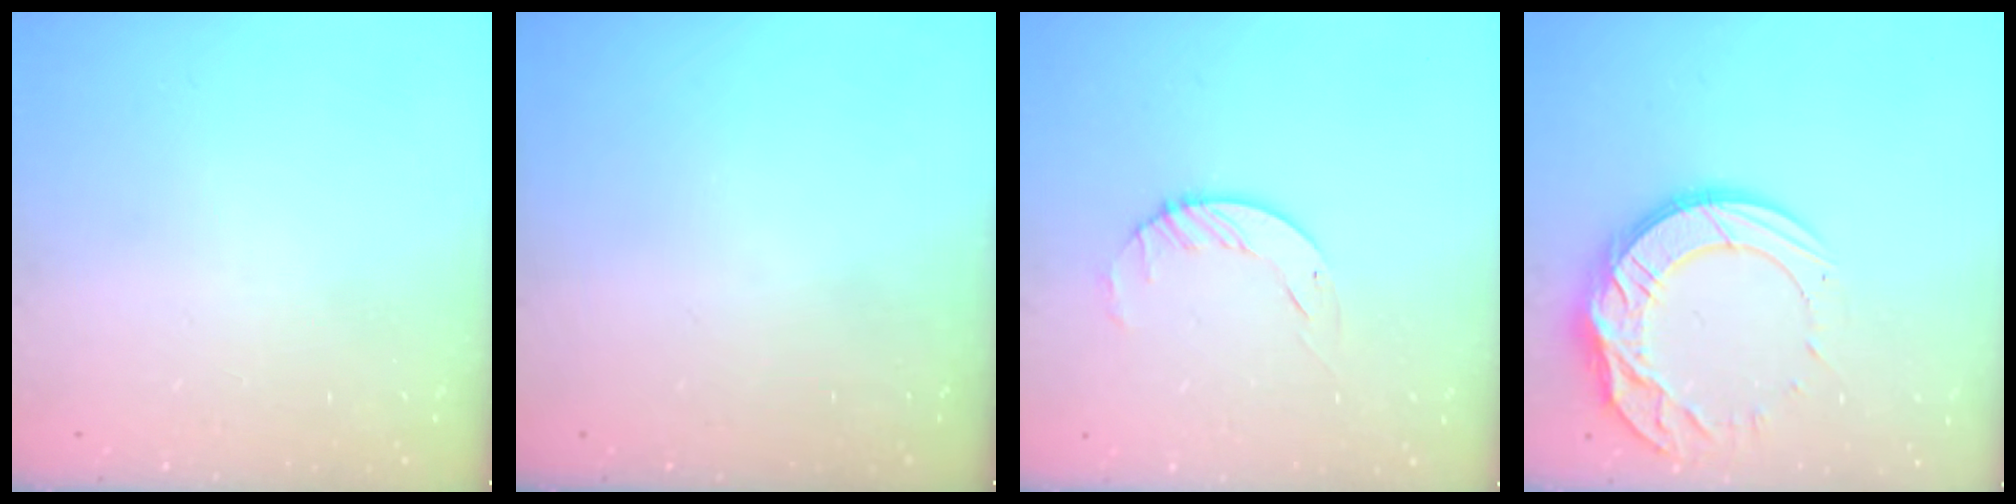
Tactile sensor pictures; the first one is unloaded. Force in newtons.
{"total": 0.0}
{"total": 3.5, "press": 3.5, "slide": 0.4}
{"total": 15.5, "press": 15.5, "slide": 1.1}